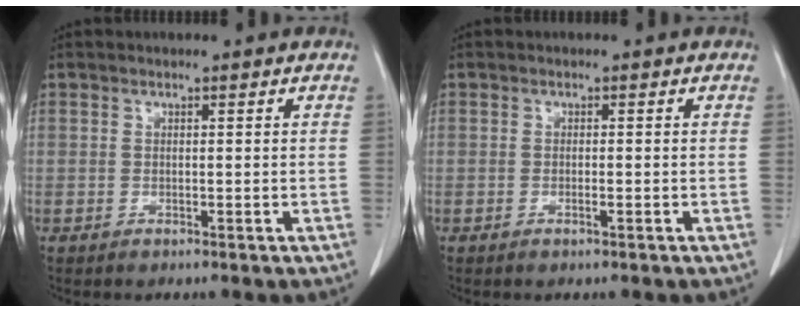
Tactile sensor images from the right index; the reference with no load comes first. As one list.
[{"total": 0.7, "force": [-0.4, 0.0, 0.6], "torque": [-0.015, 0.000, -0.005]}]